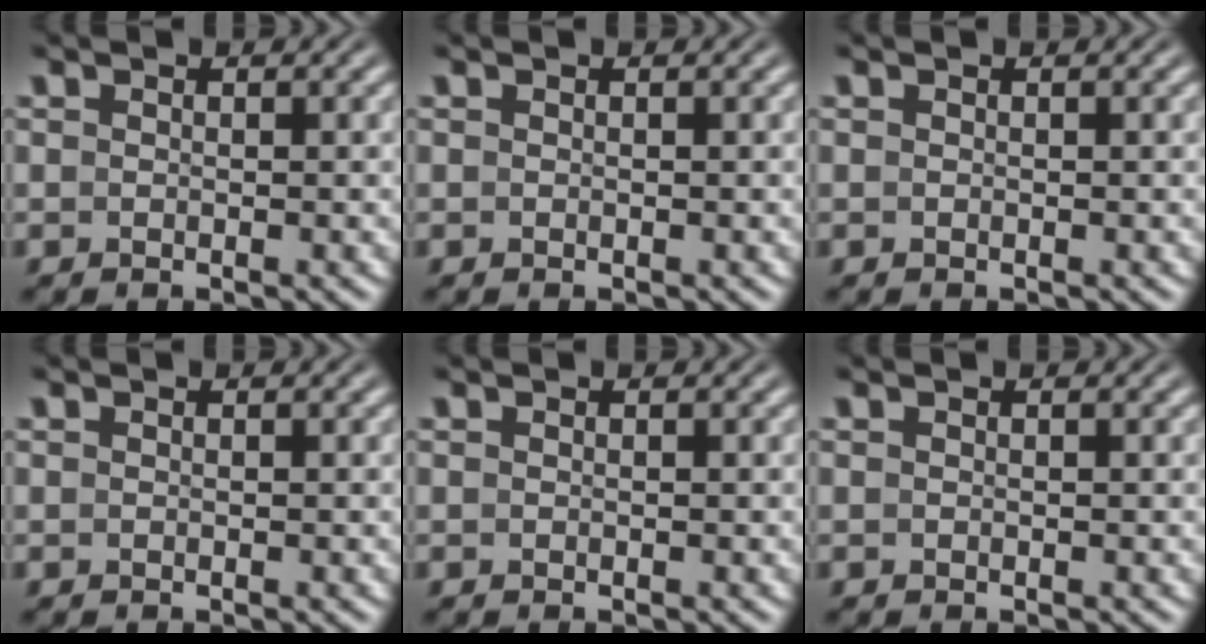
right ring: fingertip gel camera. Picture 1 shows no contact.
{"total": 0.0}
{"total": 0.0}
{"total": 0.0}
{"total": 0.0}
{"total": 0.0}